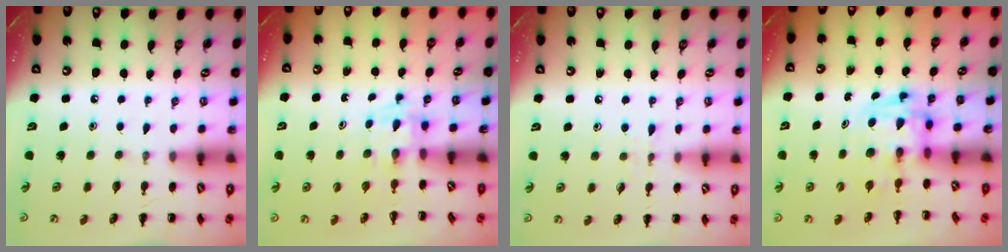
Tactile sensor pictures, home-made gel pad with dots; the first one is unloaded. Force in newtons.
{"total": 2.5, "press": 2.1, "slide": 1.2}
{"total": 4.0, "press": 3.7, "slide": 1.5}
{"total": 3.3, "press": 3.3, "slide": 0.6}